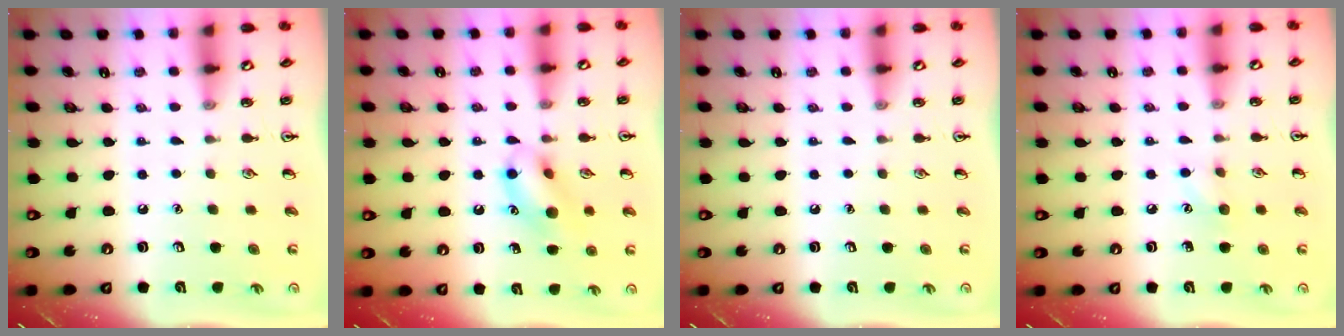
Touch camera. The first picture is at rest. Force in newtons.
{"total": 12.1, "press": 12.1, "slide": 1.4}
{"total": 0.0}
{"total": 5.6, "press": 5.4, "slide": 1.6}